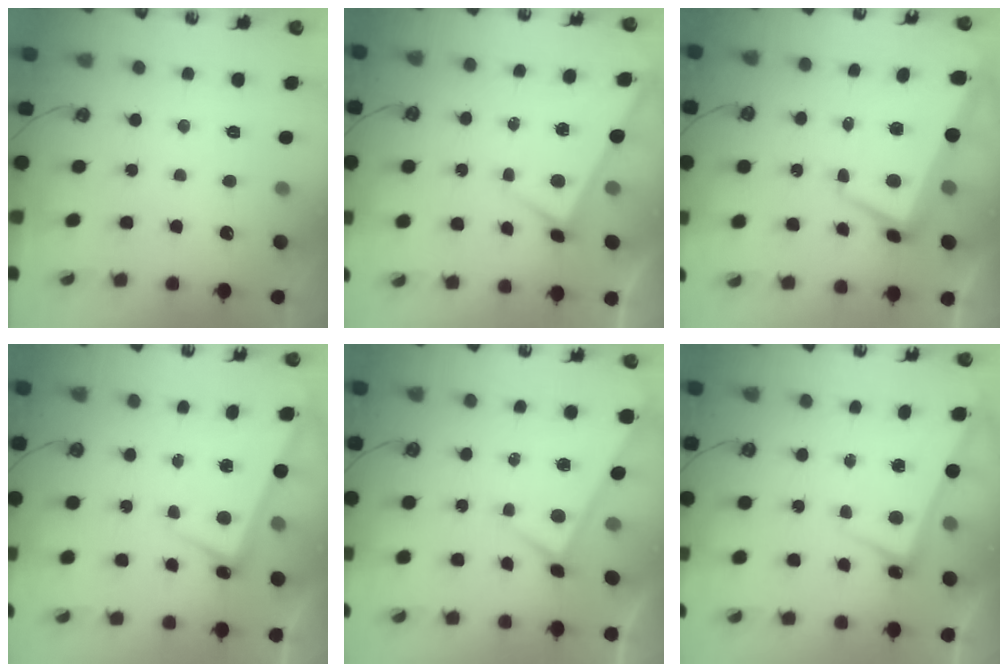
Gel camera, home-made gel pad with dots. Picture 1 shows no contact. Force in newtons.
{"total": 3.1, "press": 3.1, "slide": 0.2}
{"total": 6.2, "press": 5.8, "slide": 2.4}
{"total": 2.6, "press": 2.4, "slide": 0.9}
{"total": 0.0}
{"total": 2.5, "press": 2.5, "slide": 0.7}